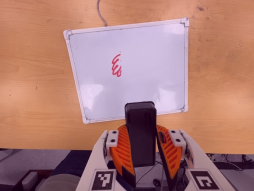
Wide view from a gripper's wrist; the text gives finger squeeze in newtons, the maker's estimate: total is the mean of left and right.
{"total": 9.0, "left": 8.7, "right": 9.3}